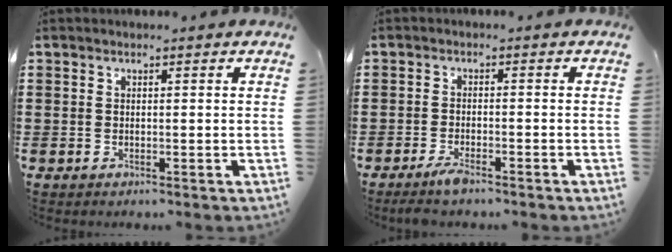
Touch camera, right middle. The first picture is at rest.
{"total": 2.7, "force": [-1.9, 0.5, 1.8], "torque": [-0.036, 0.001, -0.037]}